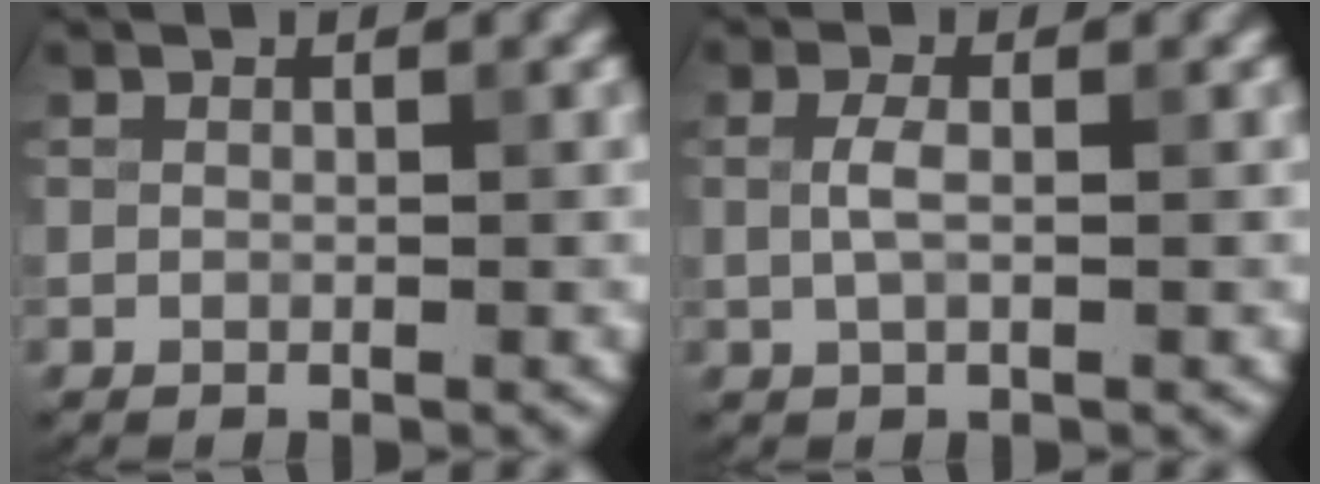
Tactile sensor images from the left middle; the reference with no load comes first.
{"total": 1.6, "force": [0.1, 0.6, 1.5], "torque": [-0.035, 0.002, 0.000]}